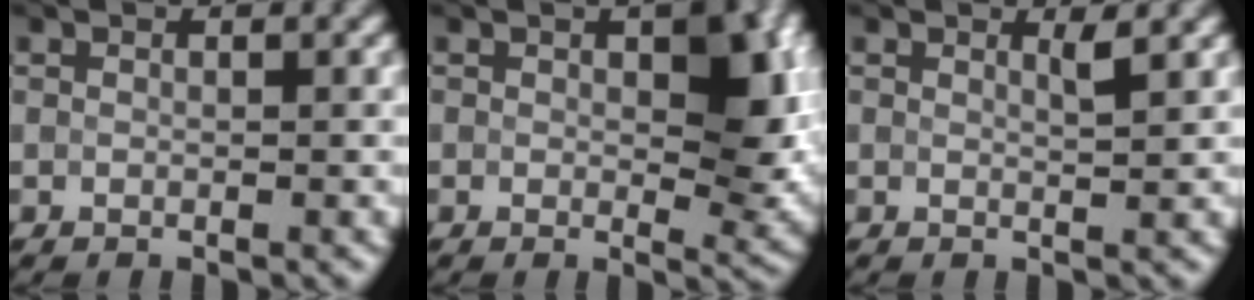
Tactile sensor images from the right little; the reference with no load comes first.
{"total": 6.2, "force": [0.7, 3.1, 5.3], "torque": [-0.060, -0.003, 0.009]}
{"total": 0.9, "force": [0.7, -0.2, 0.6], "torque": [-0.012, -0.002, 0.009]}